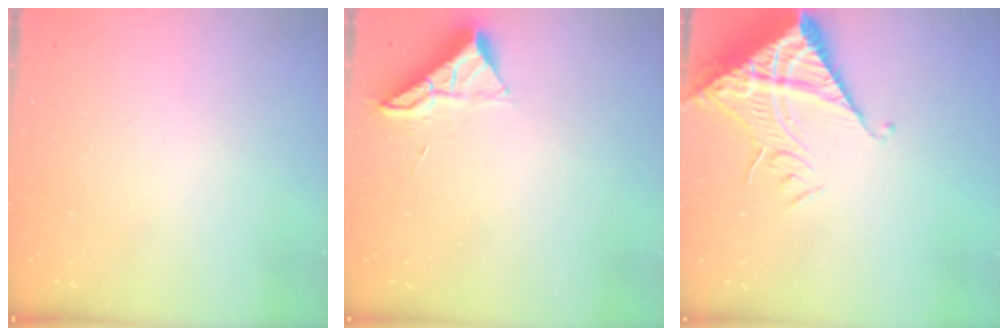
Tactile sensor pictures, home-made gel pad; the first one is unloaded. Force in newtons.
{"total": 7.1, "press": 7.1, "slide": 0.4}
{"total": 16.2, "press": 16.1, "slide": 2.1}